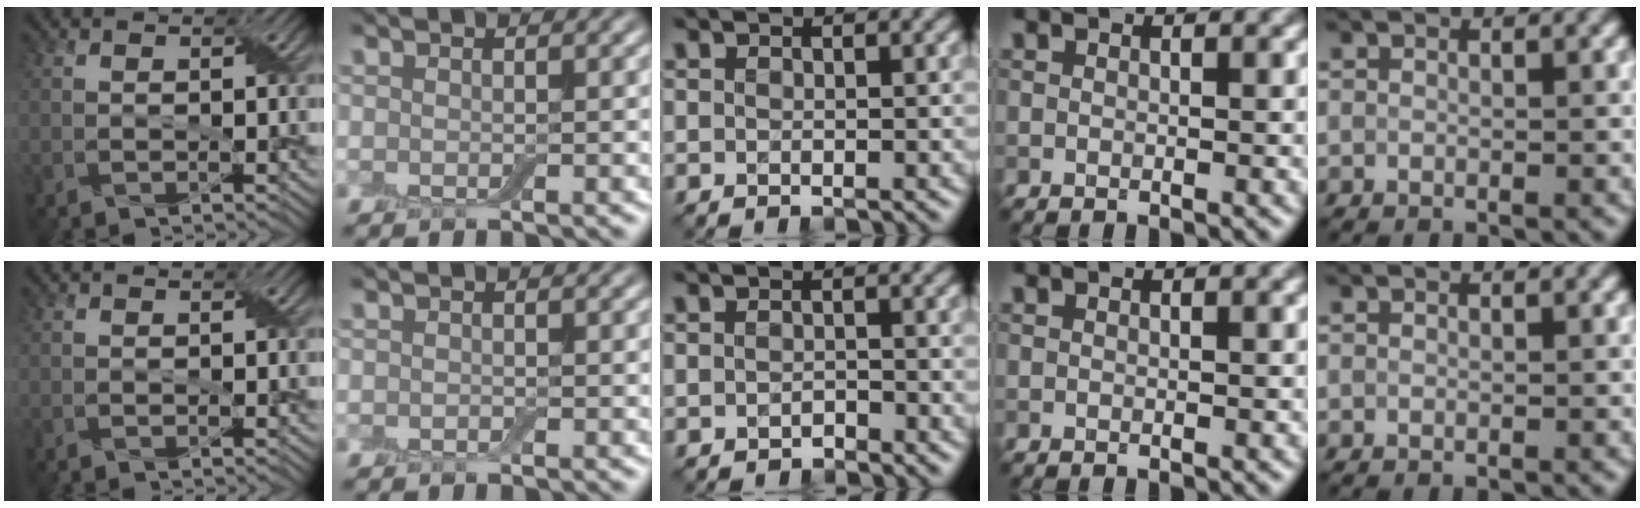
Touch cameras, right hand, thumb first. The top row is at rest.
{"middle": {"total": 0.7, "force": [-0.6, 0.3, 0.2], "torque": [-0.003, -0.001, -0.011]}}